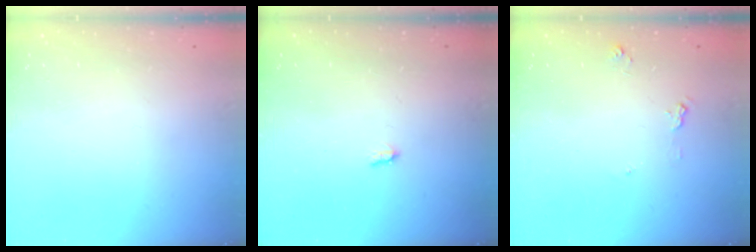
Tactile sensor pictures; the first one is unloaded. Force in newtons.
{"total": 1.7, "press": 1.6, "slide": 0.3}
{"total": 5.4, "press": 5.4, "slide": 0.6}